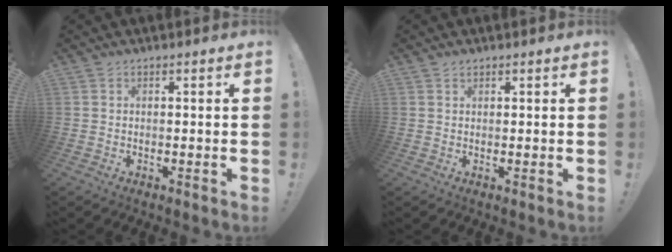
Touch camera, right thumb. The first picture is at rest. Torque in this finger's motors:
{"motor_torque": [-0.13, 0.19, 0.08, -0.13, 0.00]}